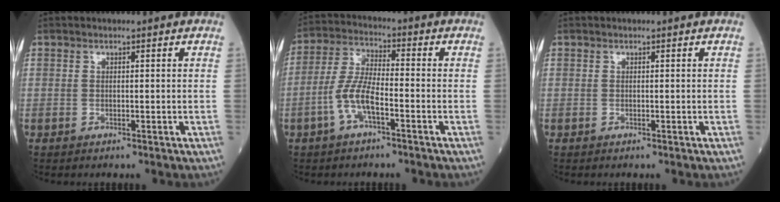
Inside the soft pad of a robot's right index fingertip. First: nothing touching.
{"total": 7.1, "force": [-3.0, 2.0, 6.2], "torque": [-0.141, 0.007, -0.061]}
{"total": 0.0}